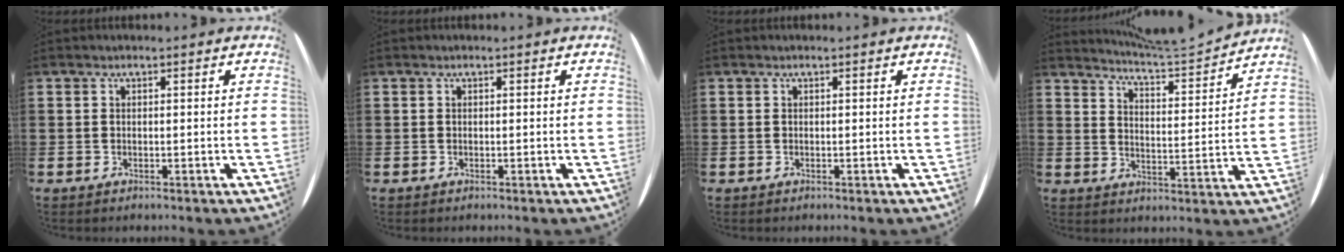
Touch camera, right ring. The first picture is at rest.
{"total": 0.0}
{"total": 0.0}
{"total": 5.1, "force": [4.9, -0.9, 0.9], "torque": [-0.037, -0.038, 0.082]}